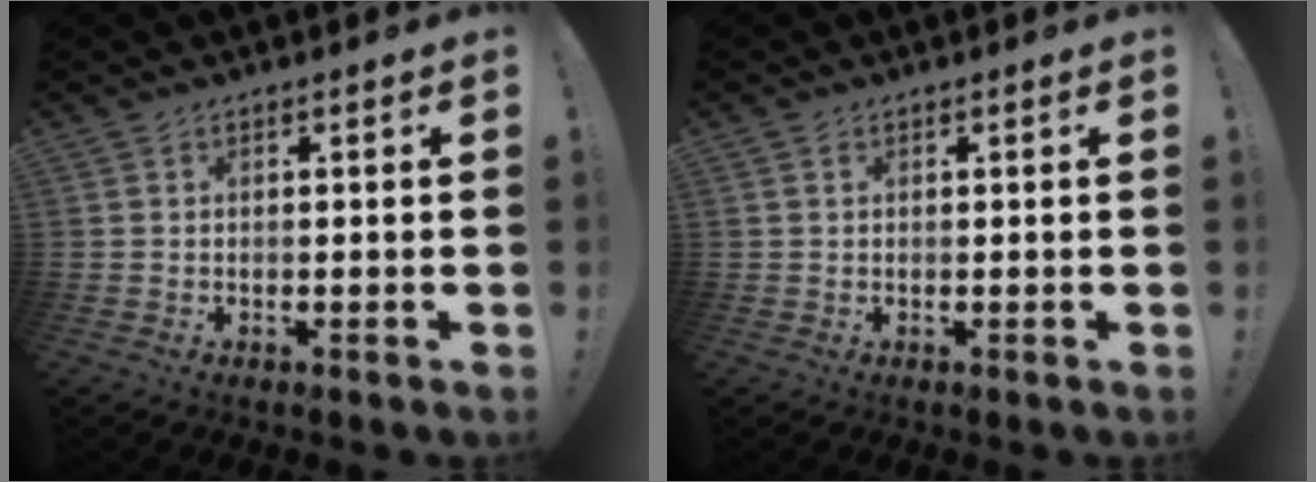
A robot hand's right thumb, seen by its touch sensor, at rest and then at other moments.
{"total": 0.6, "force": [0.4, 0.4, 0.2], "torque": [0.001, -0.001, 0.007]}